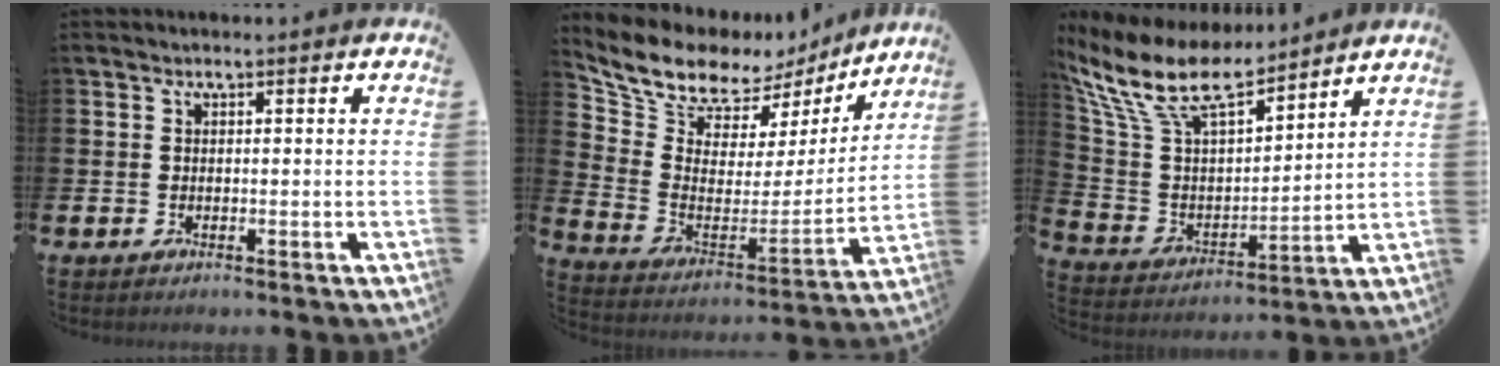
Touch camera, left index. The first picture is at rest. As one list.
[{"total": 9.8, "force": [8.7, 4.2, 1.8], "torque": [-0.087, -0.062, 0.151]}, {"total": 11.4, "force": [9.4, 3.7, 5.2], "torque": [-0.146, -0.055, 0.166]}]